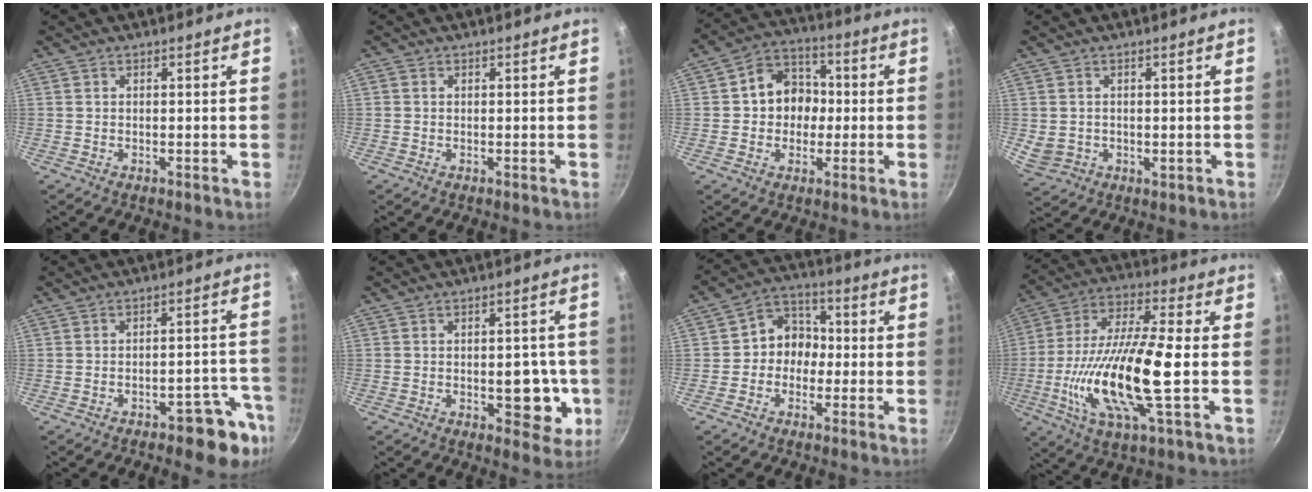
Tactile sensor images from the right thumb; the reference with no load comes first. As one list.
[{"total": 0.6, "force": [0.1, 0.6, 0.2], "torque": [-0.005, 0.003, -0.001]}, {"total": 10.6, "force": [0.1, 9.1, 5.4], "torque": [-0.036, 0.024, -0.013]}, {"total": 4.3, "force": [0.2, 3.5, 2.5], "torque": [-0.045, -0.004, 0.017]}, {"total": 9.8, "force": [-5.8, 4.2, 6.7], "torque": [-0.027, 0.054, -0.066]}, {"total": 9.6, "force": [-2.1, 5.4, 7.6], "torque": [-0.052, 0.008, -0.024]}, {"total": 8.0, "force": [-1.1, 6.9, 3.7], "torque": [-0.007, 0.031, -0.034]}, {"total": 19.7, "force": [-3.4, 5.1, 18.7], "torque": [-0.365, 0.020, -0.072]}]